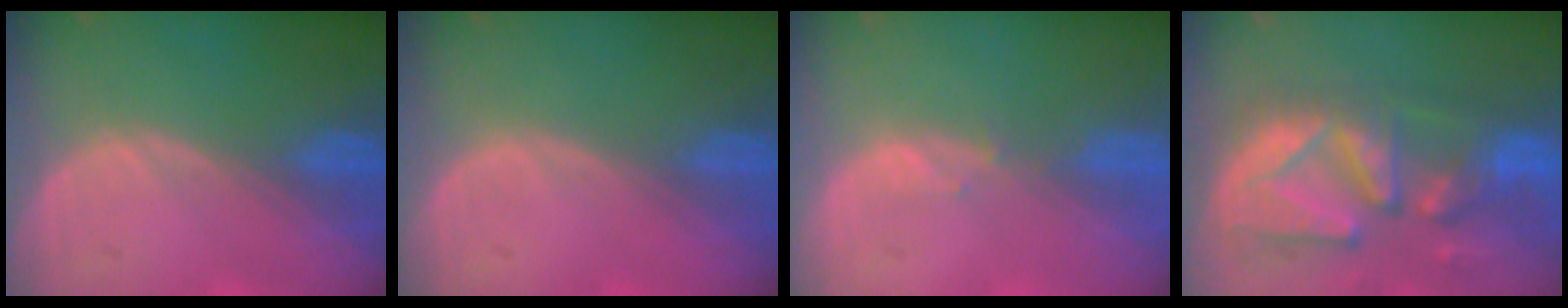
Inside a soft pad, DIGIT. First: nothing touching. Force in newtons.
{"total": 0.0}
{"total": 0.8, "press": 0.8, "slide": 0.3}
{"total": 12.7, "press": 11.2, "slide": 6.1}